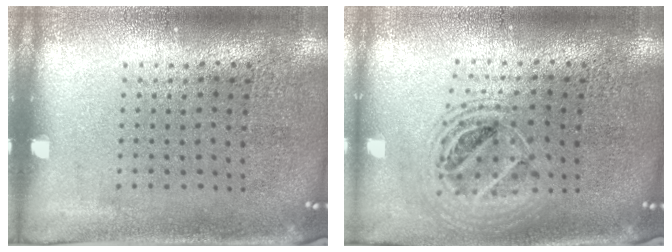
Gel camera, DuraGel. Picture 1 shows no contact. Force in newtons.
{"total": 1.8, "press": 1.5, "slide": 1.1}